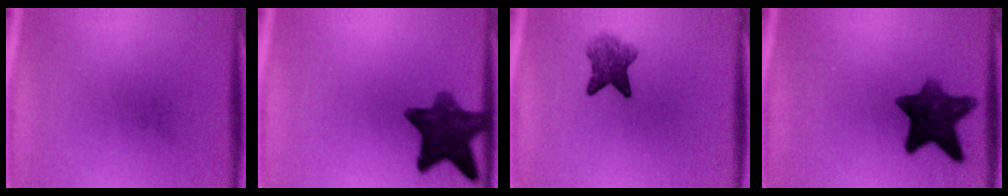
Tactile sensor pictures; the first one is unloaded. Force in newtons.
{"total": 10.1}
{"total": 4.4}
{"total": 10.2}